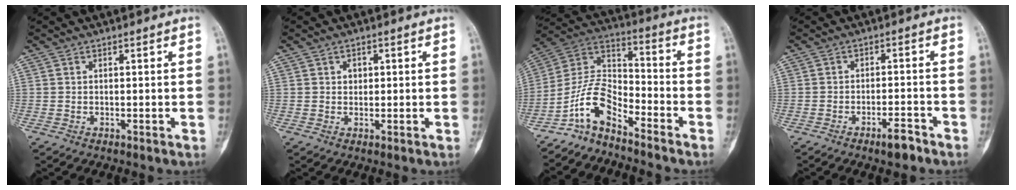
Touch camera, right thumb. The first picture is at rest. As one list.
[{"total": 1.5, "force": [0.4, 1.3, 0.7], "torque": [-0.002, 0.001, 0.005]}, {"total": 10.5, "force": [-7.6, 4.3, 5.9], "torque": [-0.112, 0.086, -0.157]}, {"total": 4.0, "force": [-2.9, 1.0, 2.6], "torque": [-0.041, 0.019, -0.046]}]